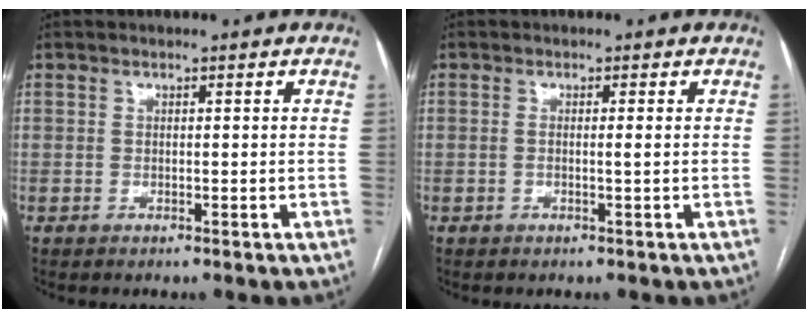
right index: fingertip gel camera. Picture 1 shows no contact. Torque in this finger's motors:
{"motor_torque": [0.02, 0.07, -0.08, 0.00]}